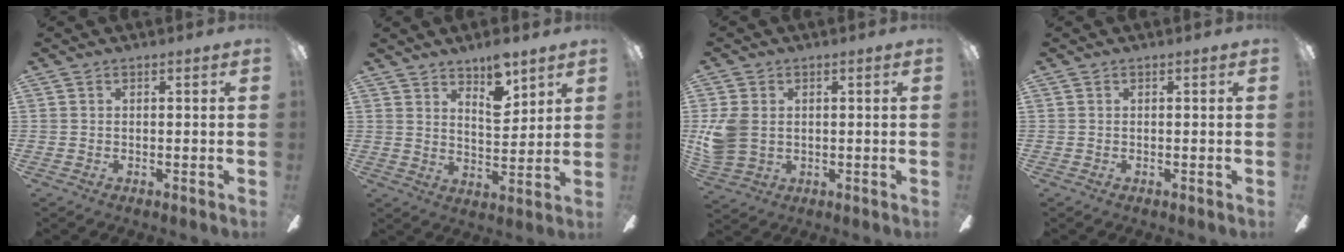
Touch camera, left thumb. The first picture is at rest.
{"total": 8.3, "force": [6.3, 3.2, 4.3], "torque": [-0.052, -0.035, 0.106]}
{"total": 7.6, "force": [0.9, 5.8, 4.8], "torque": [-0.113, 0.010, 0.022]}
{"total": 0.0}